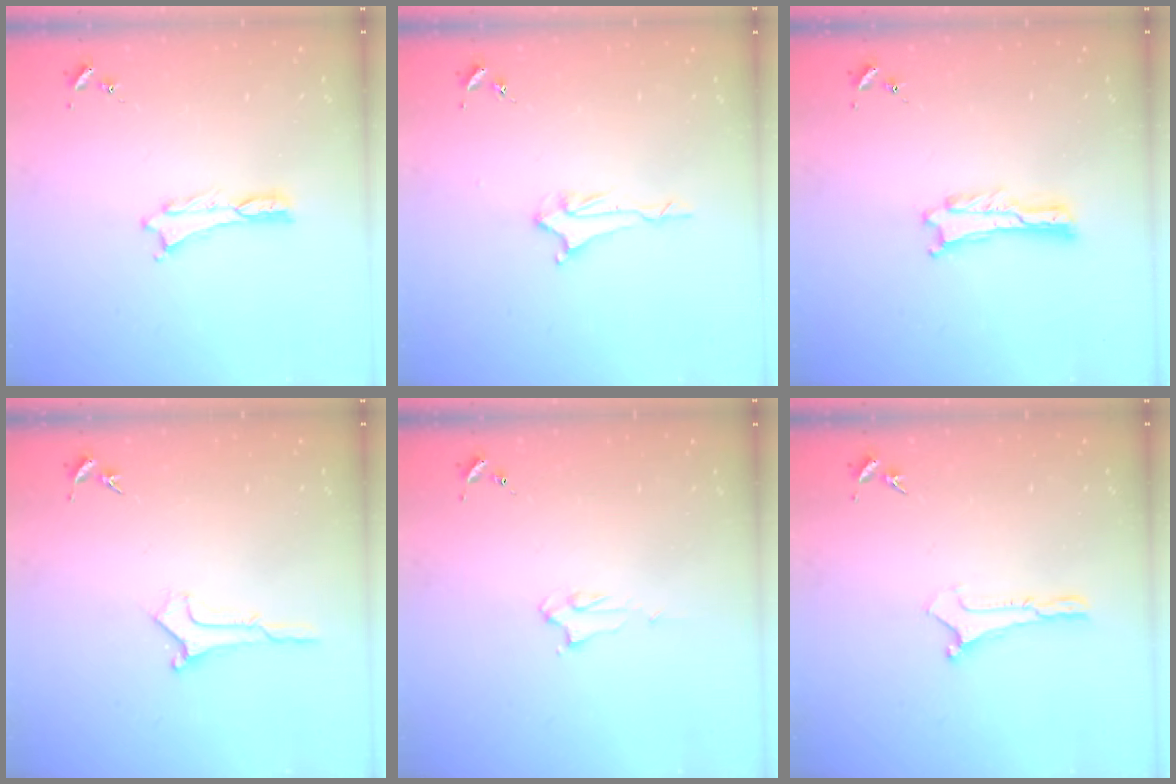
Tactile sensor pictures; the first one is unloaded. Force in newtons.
{"total": 2.0, "press": 2.0, "slide": 0.4}
{"total": 0.0}
{"total": 0.6, "press": 0.6, "slide": 0.1}
{"total": 2.2, "press": 2.2, "slide": 0.2}
{"total": 0.0}